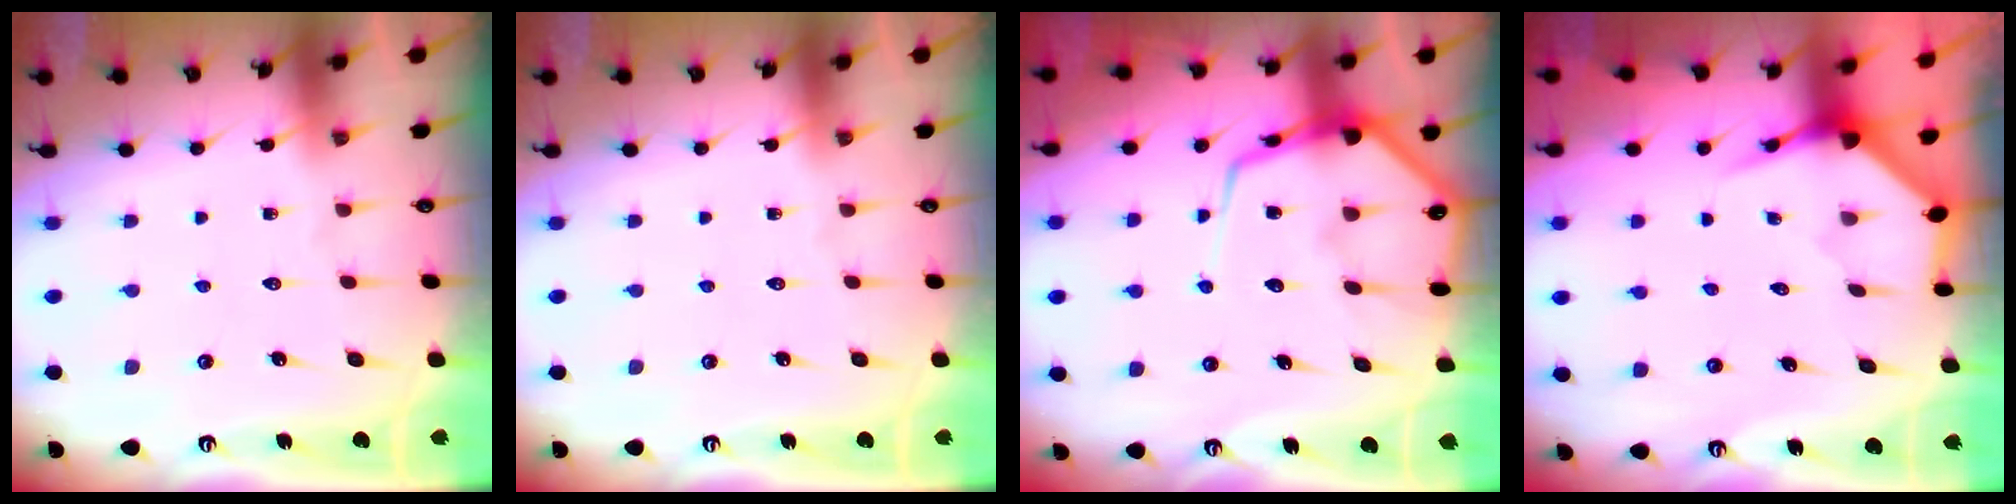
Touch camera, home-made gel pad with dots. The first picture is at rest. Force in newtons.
{"total": 0.0}
{"total": 12.4, "press": 12.3, "slide": 1.3}
{"total": 3.9, "press": 3.9, "slide": 0.2}